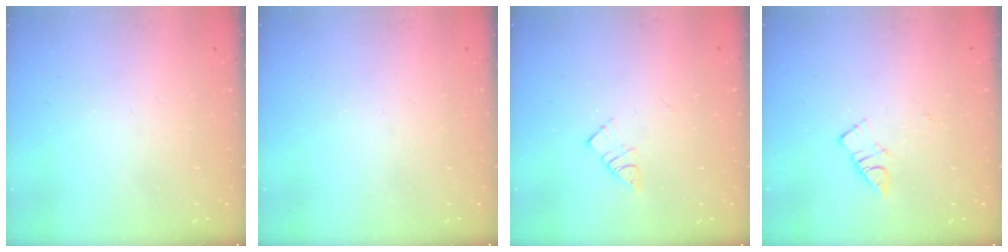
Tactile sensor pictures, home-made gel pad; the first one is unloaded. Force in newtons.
{"total": 0.0}
{"total": 5.6, "press": 5.6, "slide": 0.2}
{"total": 4.8, "press": 4.7, "slide": 0.8}